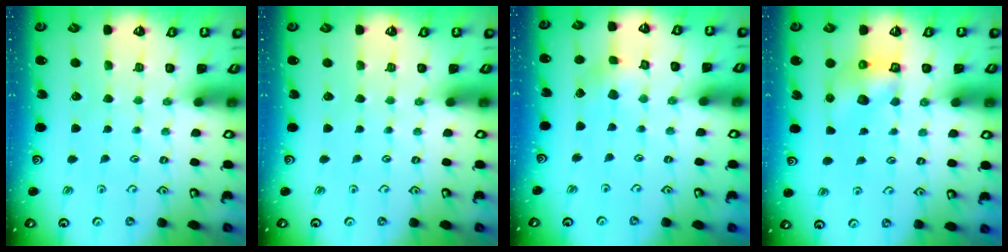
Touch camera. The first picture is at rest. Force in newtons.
{"total": 0.0}
{"total": 4.0, "press": 4.0, "slide": 0.3}
{"total": 6.8, "press": 6.8, "slide": 0.7}